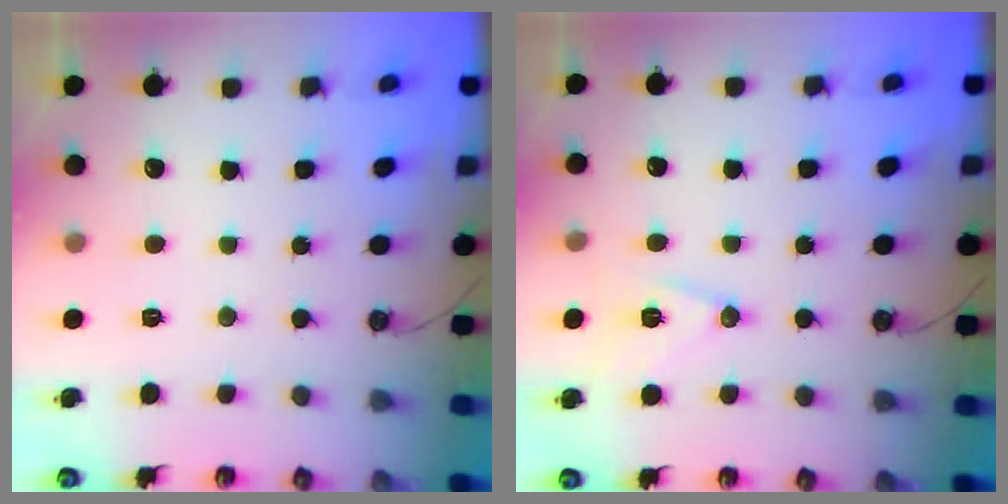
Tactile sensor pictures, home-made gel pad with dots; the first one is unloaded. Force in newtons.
{"total": 9.5, "press": 8.8, "slide": 3.6}